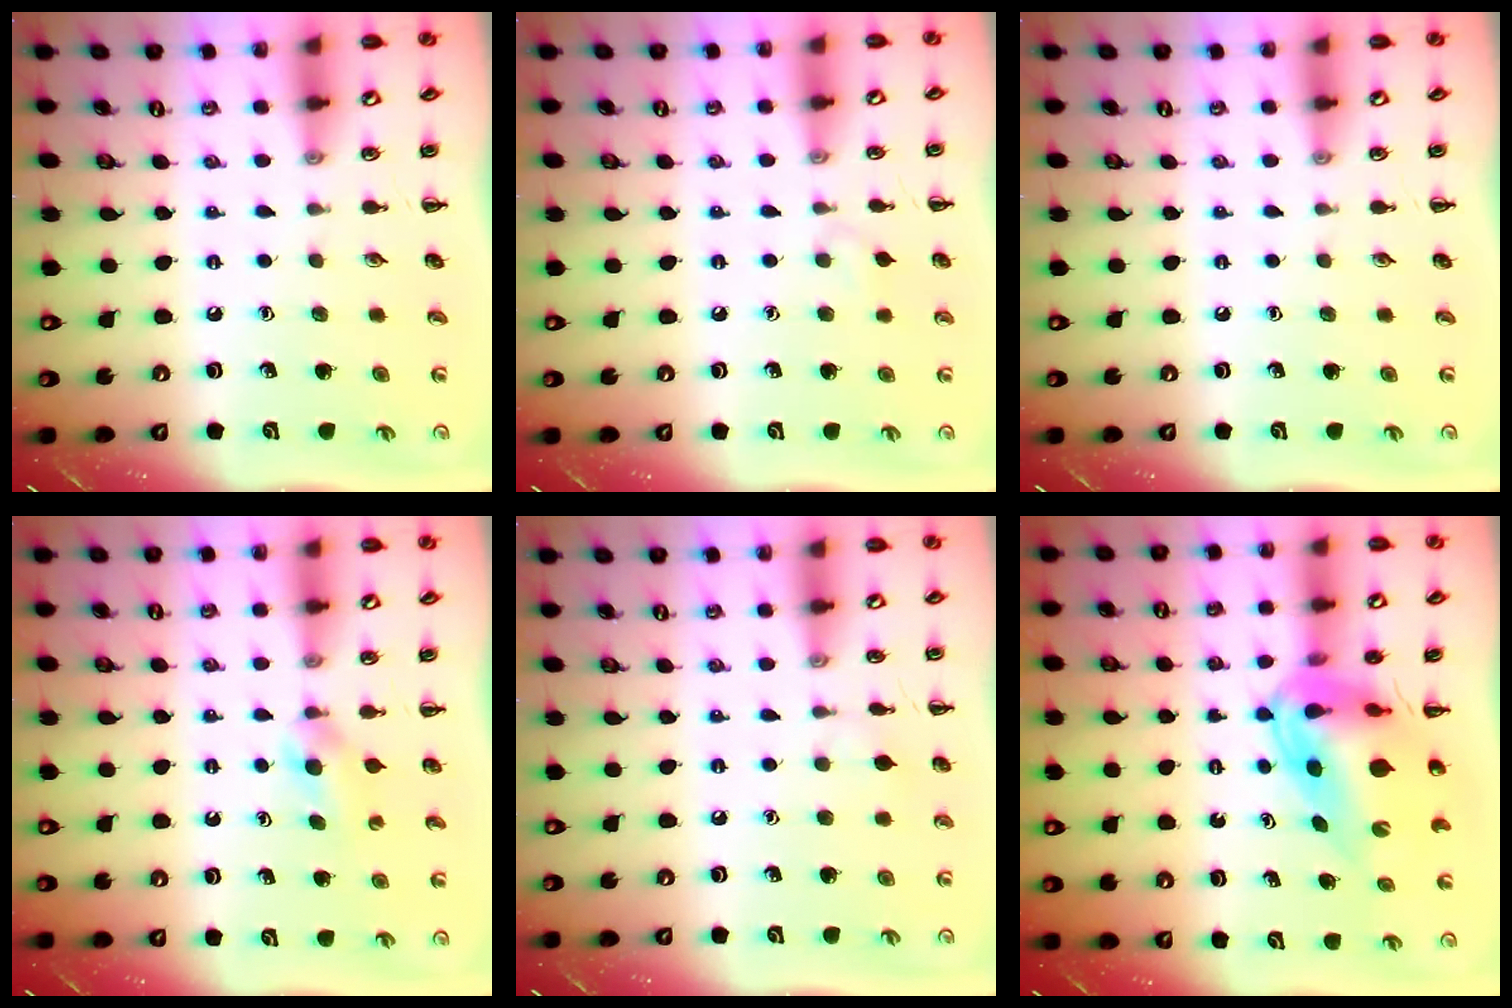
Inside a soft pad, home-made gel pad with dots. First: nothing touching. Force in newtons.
{"total": 3.7, "press": 3.4, "slide": 1.4}
{"total": 0.0}
{"total": 3.6, "press": 3.4, "slide": 1.4}
{"total": 4.7, "press": 4.4, "slide": 1.6}
{"total": 12.1, "press": 11.6, "slide": 3.5}